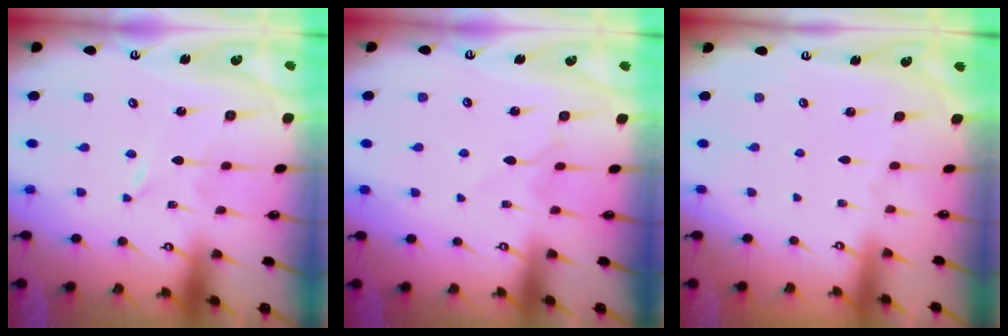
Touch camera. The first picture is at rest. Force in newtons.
{"total": 4.6, "press": 4.6, "slide": 0.6}
{"total": 0.0}